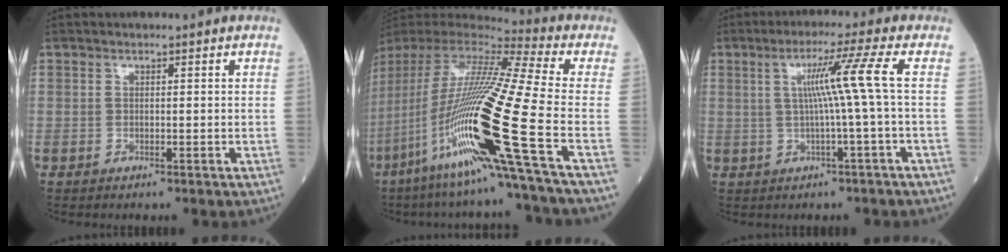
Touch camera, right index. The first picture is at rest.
{"total": 27.0, "force": [-9.9, -0.7, 25.1], "torque": [-0.491, -0.046, -0.194]}
{"total": 6.7, "force": [0.6, -2.2, 6.3], "torque": [-0.111, 0.013, 0.017]}